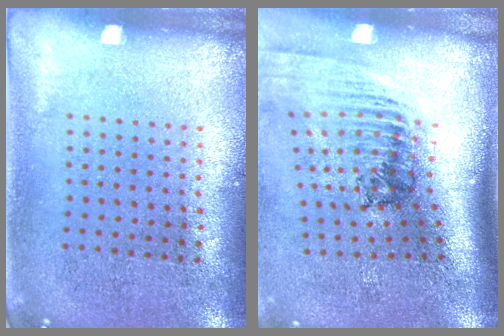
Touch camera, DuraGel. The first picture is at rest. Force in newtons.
{"total": 2.4, "press": 1.7, "slide": 1.7}